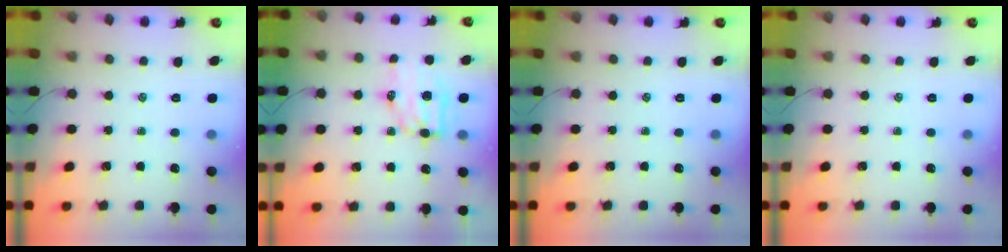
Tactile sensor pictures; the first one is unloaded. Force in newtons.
{"total": 7.4, "press": 7.3, "slide": 0.7}
{"total": 0.0}
{"total": 0.0}